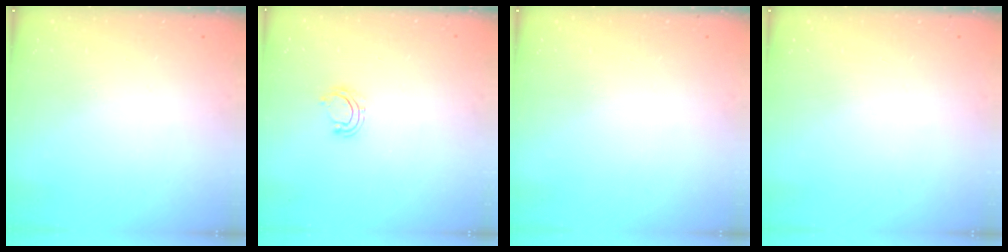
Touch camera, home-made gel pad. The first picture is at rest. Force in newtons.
{"total": 6.0, "press": 5.8, "slide": 1.6}
{"total": 0.0}
{"total": 0.0}